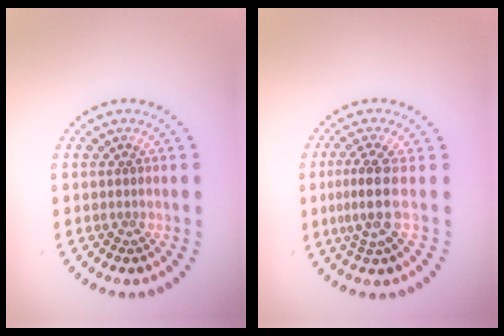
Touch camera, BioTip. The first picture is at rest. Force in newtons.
{"total": 3.0, "press": 2.3, "slide": 1.9}